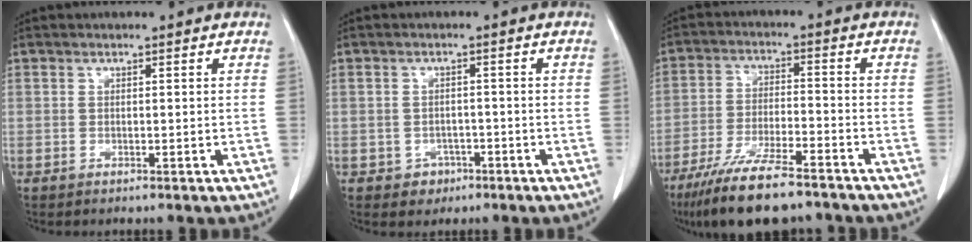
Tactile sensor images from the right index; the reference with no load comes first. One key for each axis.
{"total": 2.8, "fx": -1.4, "fy": 2.4, "fz": 0.4, "tx": 0.000, "ty": 0.010, "tz": -0.014}
{"total": 13.2, "fx": -10.4, "fy": 2.4, "fz": 7.7, "tx": -0.141, "ty": -0.030, "tz": -0.178}